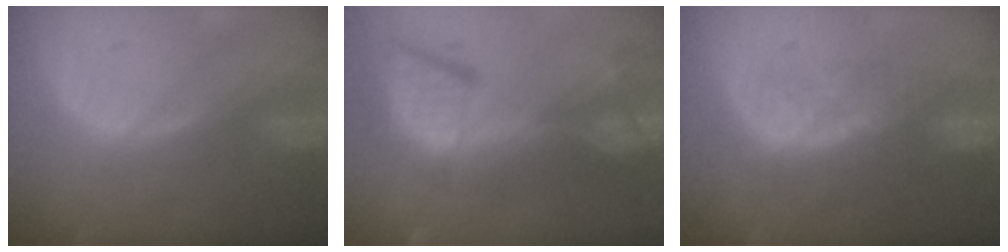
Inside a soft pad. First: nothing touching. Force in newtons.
{"total": 13.1, "press": 11.3, "slide": 6.6}
{"total": 8.2, "press": 7.2, "slide": 3.8}